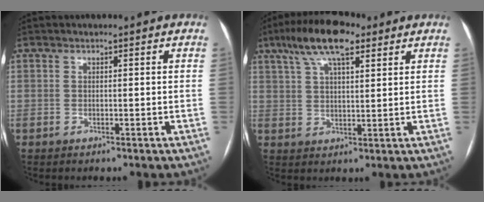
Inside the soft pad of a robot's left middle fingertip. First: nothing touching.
{"total": 10.9, "force": [6.6, 3.4, 8.0], "torque": [-0.151, 0.028, 0.114]}